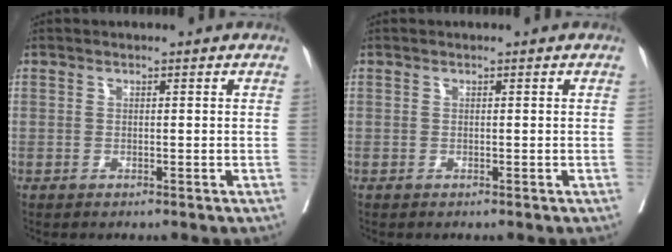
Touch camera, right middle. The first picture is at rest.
{"total": 0.0}